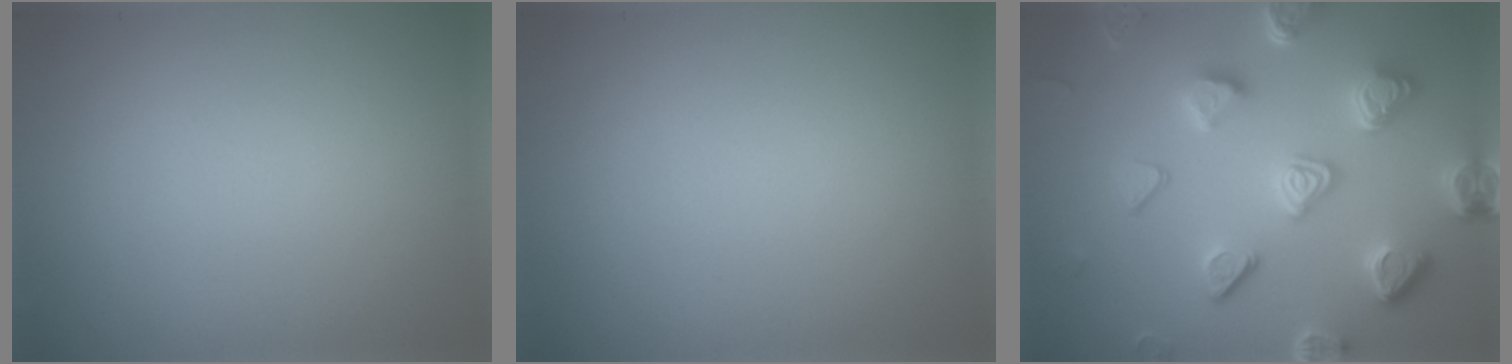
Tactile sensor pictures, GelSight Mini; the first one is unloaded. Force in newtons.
{"total": 0.0}
{"total": 6.5, "press": 5.3, "slide": 3.8}